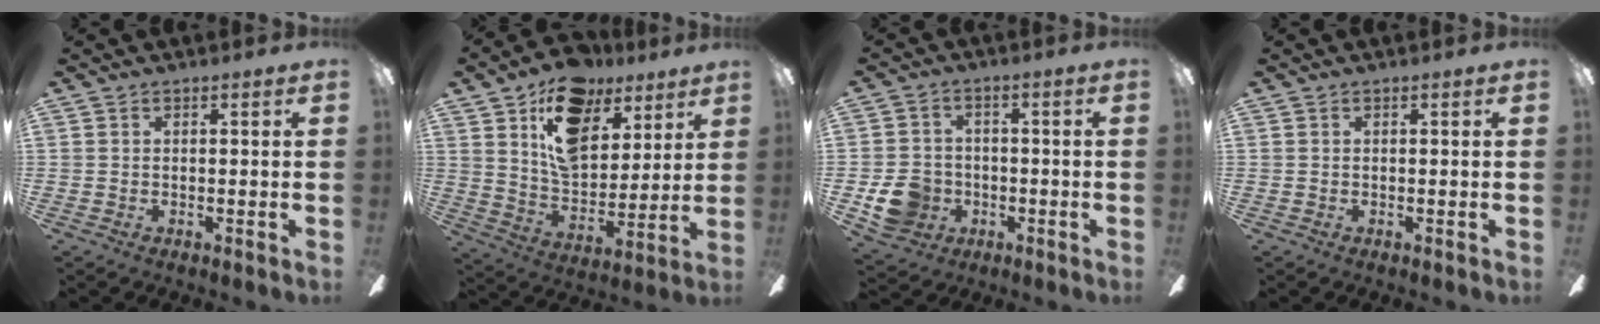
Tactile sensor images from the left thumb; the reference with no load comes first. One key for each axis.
{"total": 17.6, "fx": 10.4, "fy": 10.7, "fz": 9.5, "tx": -0.156, "ty": -0.047, "tz": 0.188}
{"total": 8.7, "fx": -2.5, "fy": 7.6, "fz": 3.4, "tx": -0.079, "ty": 0.018, "tz": -0.044}
{"total": 0.0}